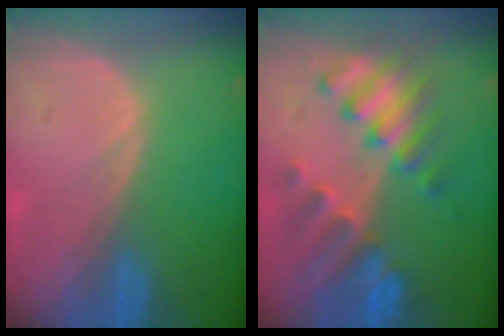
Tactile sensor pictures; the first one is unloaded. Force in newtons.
{"total": 8.8, "press": 8.4, "slide": 2.8}